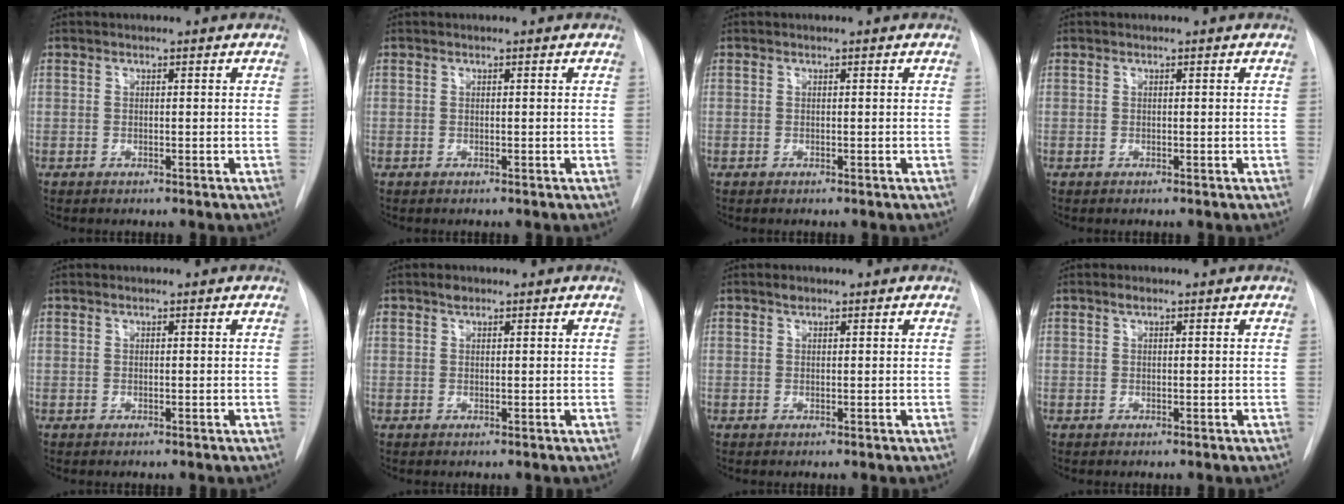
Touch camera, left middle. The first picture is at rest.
{"total": 0.0}
{"total": 0.0}
{"total": 0.0}
{"total": 0.0}
{"total": 1.1, "force": [0.8, 0.6, 0.4], "torque": [-0.012, 0.008, 0.014]}
{"total": 0.7, "force": [0.5, 0.4, 0.3], "torque": [-0.008, 0.002, 0.008]}
{"total": 0.7, "force": [0.5, 0.2, 0.5], "torque": [-0.013, 0.003, 0.007]}